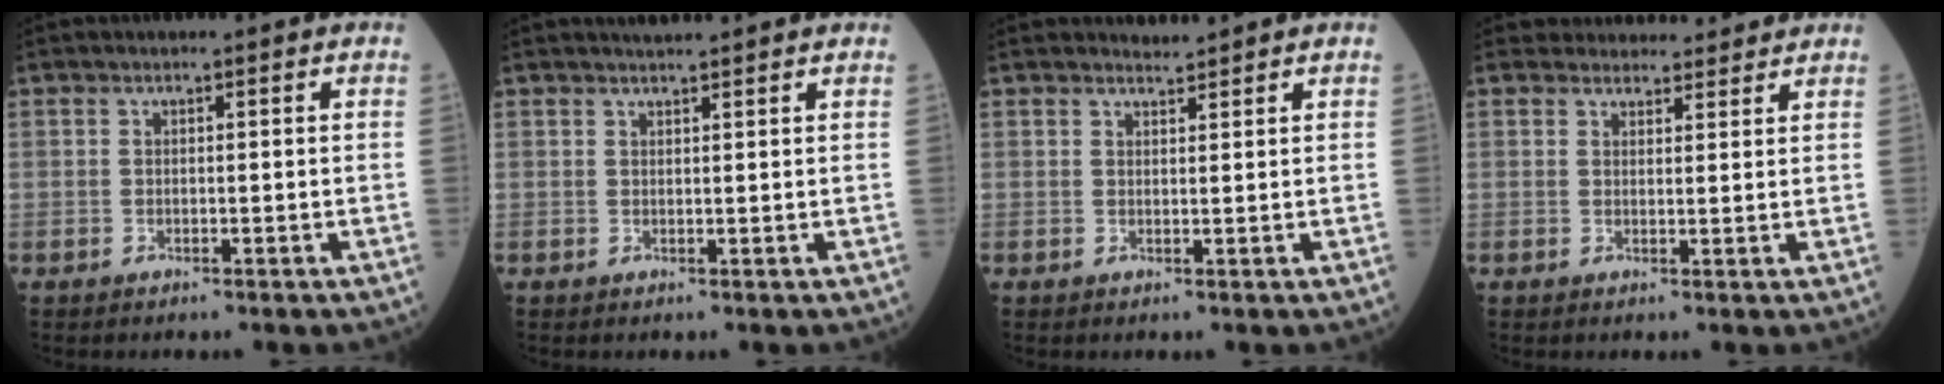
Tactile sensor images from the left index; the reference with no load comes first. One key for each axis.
{"total": 2.0, "fx": 1.9, "fy": -0.2, "fz": 0.6, "tx": -0.008, "ty": 0.011, "tz": 0.032}
{"total": 1.2, "fx": 1.1, "fy": -0.2, "fz": -0.3, "tx": -0.006, "ty": -0.002, "tz": 0.021}
{"total": 6.2, "fx": 5.9, "fy": 1.9, "fz": 0.2, "tx": 0.011, "ty": 0.013, "tz": 0.067}